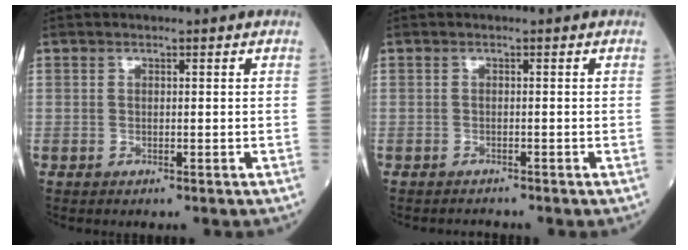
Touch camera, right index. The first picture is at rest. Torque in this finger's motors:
{"motor_torque": [-0.28, -0.37, 0.04, -0.01]}